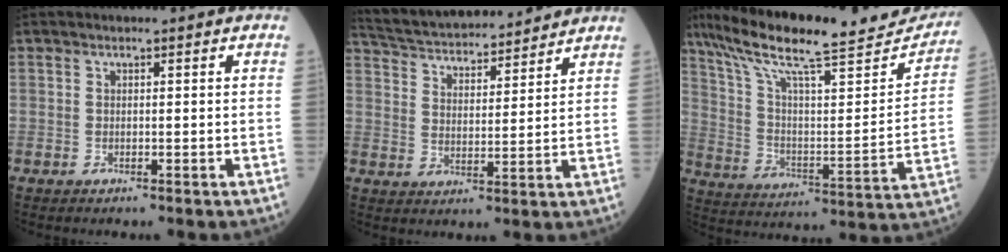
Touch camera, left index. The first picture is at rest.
{"total": 18.4, "force": [17.1, 3.0, 6.1], "torque": [-0.113, 0.034, 0.267]}
{"total": 27.2, "force": [23.0, 4.7, 13.6], "torque": [-0.228, -0.006, 0.329]}